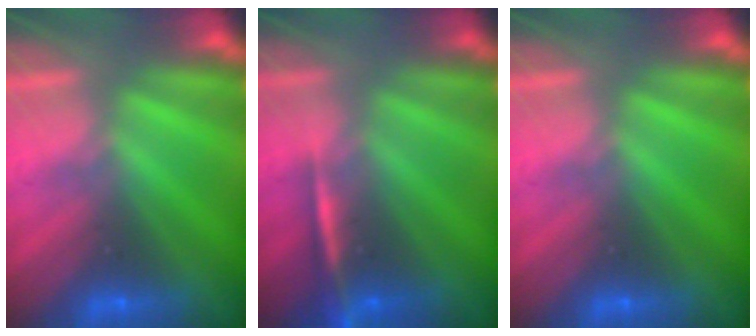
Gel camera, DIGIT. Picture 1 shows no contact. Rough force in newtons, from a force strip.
{"total": 2.3}
{"total": 0.0}